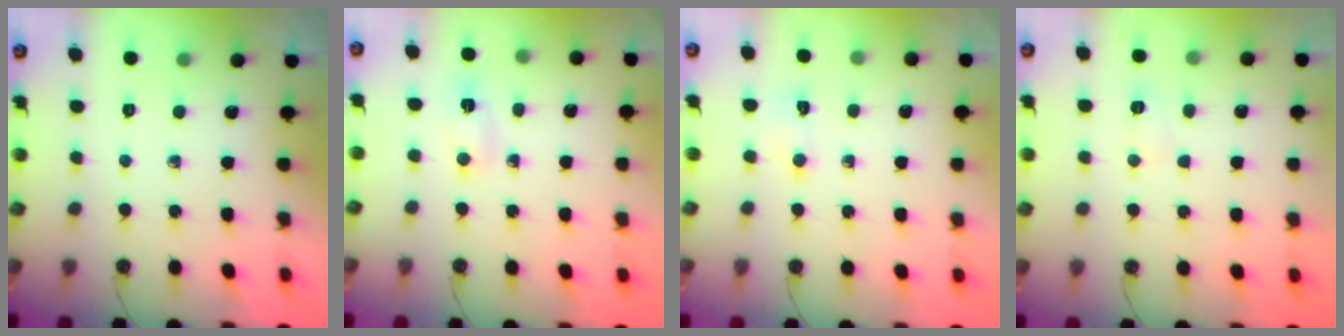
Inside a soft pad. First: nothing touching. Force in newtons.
{"total": 2.9, "press": 1.6, "slide": 2.4}
{"total": 3.8, "press": 3.7, "slide": 0.6}
{"total": 5.3, "press": 5.2, "slide": 0.6}